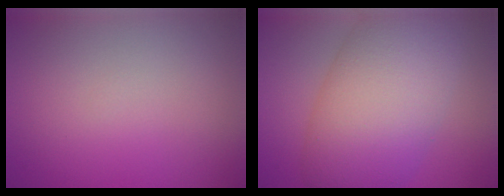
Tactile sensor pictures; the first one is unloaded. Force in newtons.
{"total": 10.7, "press": 10.7, "slide": 0.7}